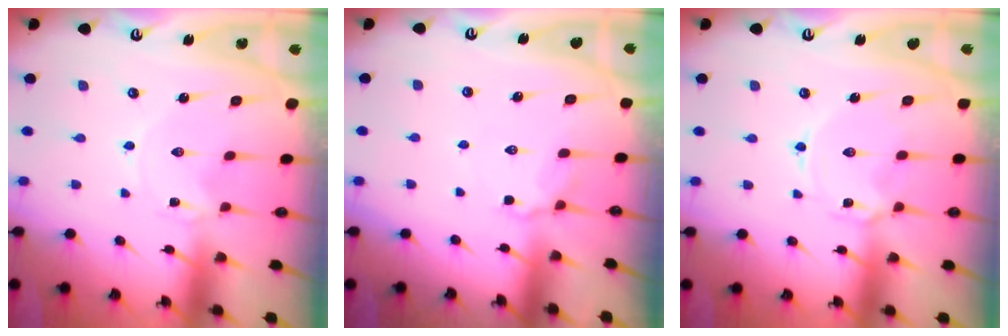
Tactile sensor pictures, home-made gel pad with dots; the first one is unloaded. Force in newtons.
{"total": 3.9, "press": 3.7, "slide": 1.2}
{"total": 2.6, "press": 2.5, "slide": 0.3}